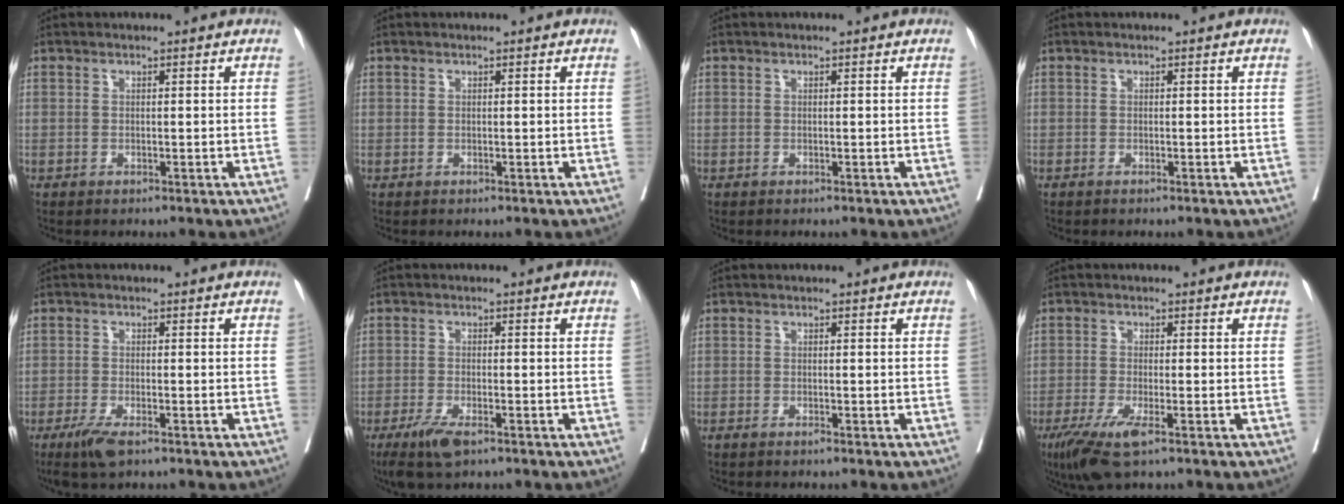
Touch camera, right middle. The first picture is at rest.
{"total": 0.0}
{"total": 0.0}
{"total": 0.0}
{"total": 4.0, "force": [-2.7, 0.8, 2.9], "torque": [-0.059, -0.009, -0.048]}
{"total": 4.9, "force": [-3.2, 1.2, 3.5], "torque": [-0.071, -0.010, -0.056]}
{"total": 0.5, "force": [-0.5, 0.0, 0.3], "torque": [-0.009, -0.001, -0.007]}
{"total": 5.8, "force": [-3.4, 0.8, 4.7], "torque": [-0.091, -0.018, -0.060]}